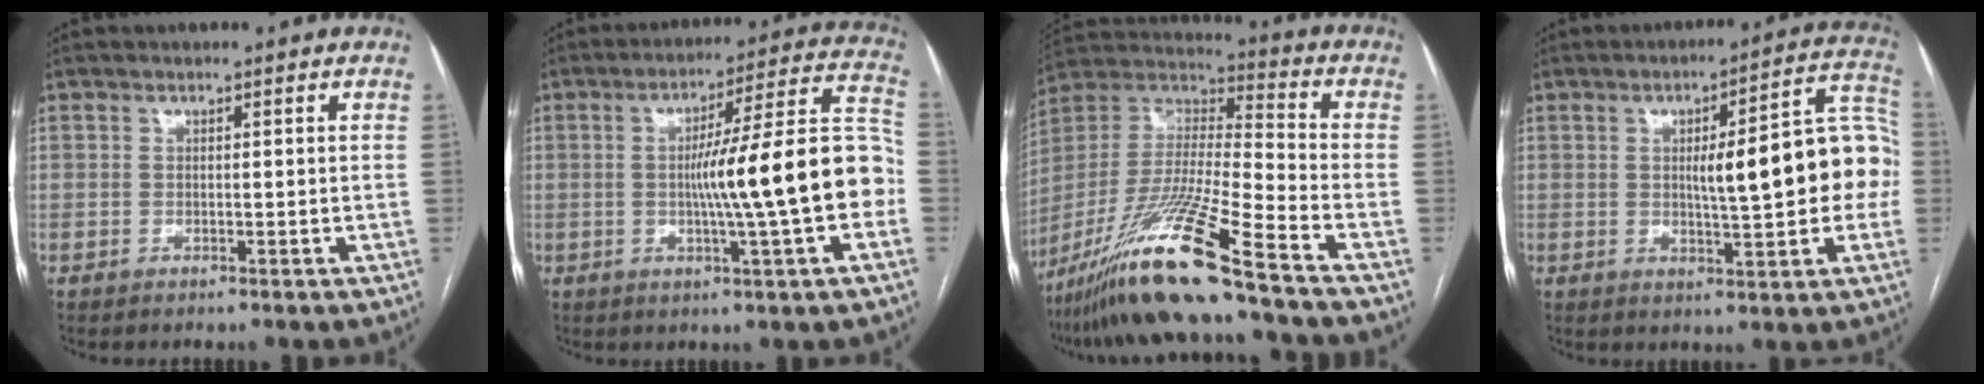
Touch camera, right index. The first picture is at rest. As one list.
[{"total": 16.5, "force": [-2.1, 0.0, 16.4], "torque": [-0.236, 0.022, -0.035]}, {"total": 20.0, "force": [-14.4, -1.1, 13.8], "torque": [-0.307, -0.034, -0.274]}, {"total": 14.3, "force": [0.0, 3.0, 14.0], "torque": [-0.176, 0.037, 0.003]}]